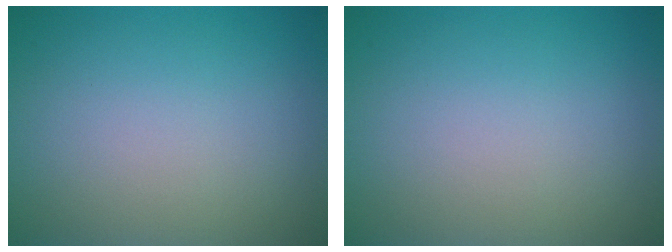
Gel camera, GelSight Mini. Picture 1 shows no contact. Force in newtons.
{"total": 0.0}